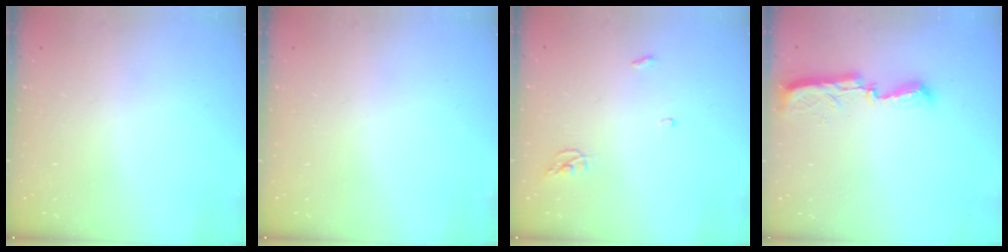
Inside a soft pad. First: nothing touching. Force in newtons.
{"total": 0.0}
{"total": 3.8, "press": 3.8, "slide": 0.4}
{"total": 8.3, "press": 8.3, "slide": 0.9}